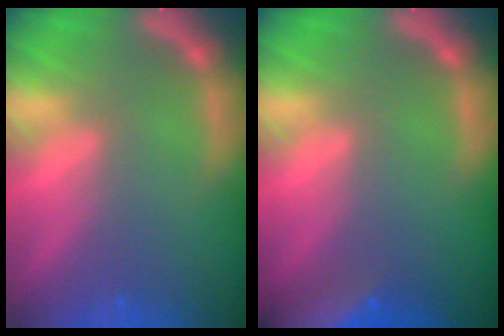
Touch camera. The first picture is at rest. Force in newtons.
{"total": 8.9}